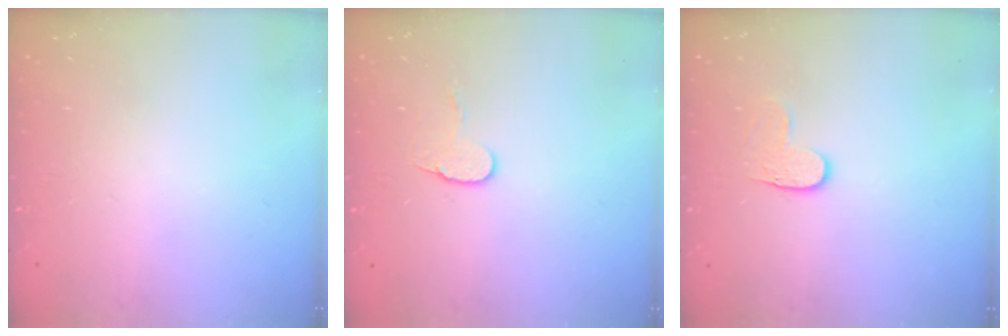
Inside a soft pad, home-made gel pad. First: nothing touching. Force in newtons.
{"total": 7.3, "press": 7.3, "slide": 0.4}
{"total": 3.6, "press": 3.6, "slide": 0.4}